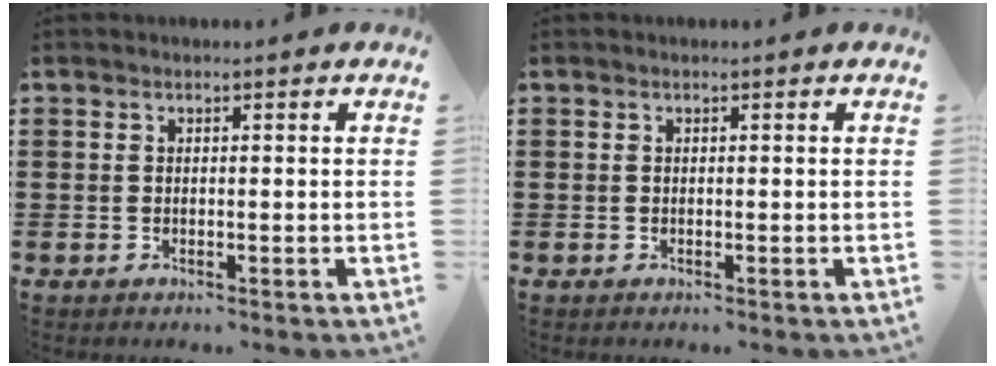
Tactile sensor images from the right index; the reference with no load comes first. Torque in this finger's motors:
{"motor_torque": [0.00, 0.00, 0.00, 0.00]}